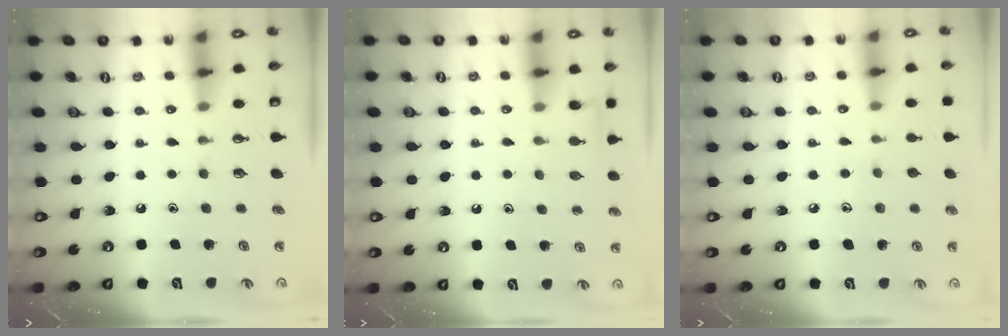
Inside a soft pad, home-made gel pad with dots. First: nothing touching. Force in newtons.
{"total": 6.8, "press": 6.8, "slide": 0.6}
{"total": 5.4, "press": 5.4, "slide": 0.5}